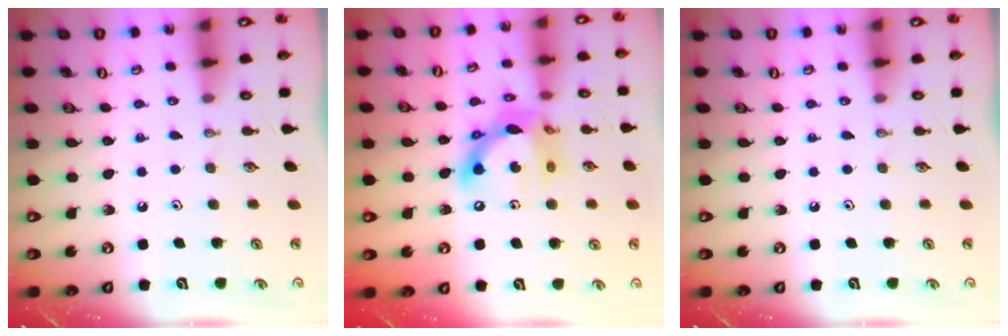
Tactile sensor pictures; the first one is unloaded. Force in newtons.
{"total": 13.5, "press": 13.5, "slide": 1.1}
{"total": 0.0}